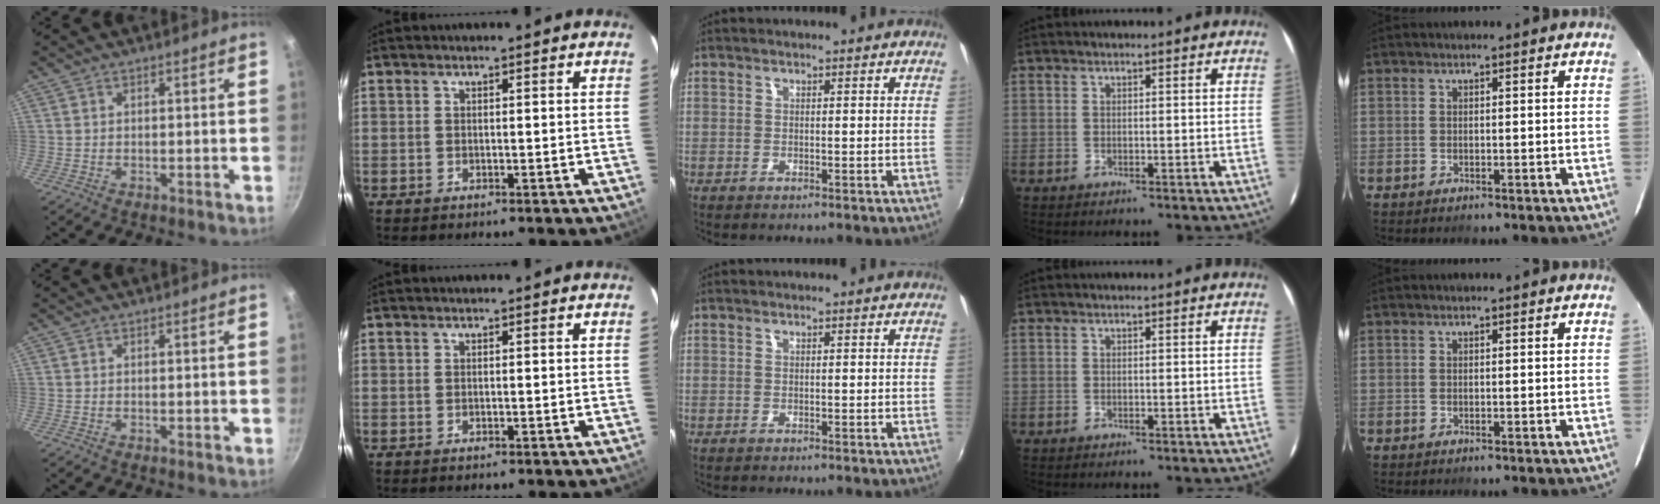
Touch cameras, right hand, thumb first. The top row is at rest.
{}